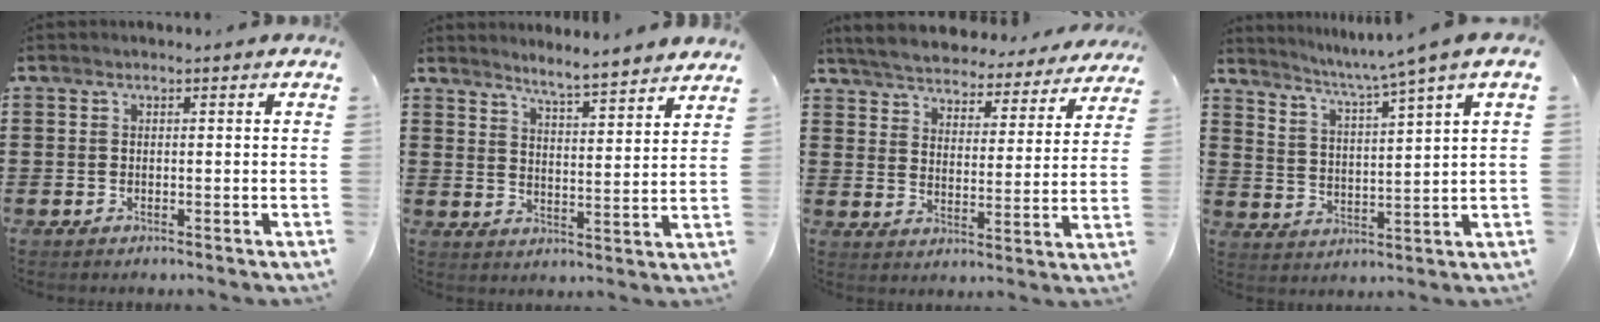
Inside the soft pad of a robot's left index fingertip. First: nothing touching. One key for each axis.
{"total": 4.6, "fx": 4.4, "fy": -0.9, "fz": 0.7, "tx": -0.034, "ty": -0.031, "tz": 0.074}
{"total": 4.9, "fx": 4.9, "fy": 0.0, "fz": 0.2, "tx": -0.033, "ty": -0.039, "tz": 0.081}
{"total": 4.1, "fx": 3.3, "fy": -1.2, "fz": 2.2, "tx": -0.061, "ty": -0.033, "tz": 0.044}